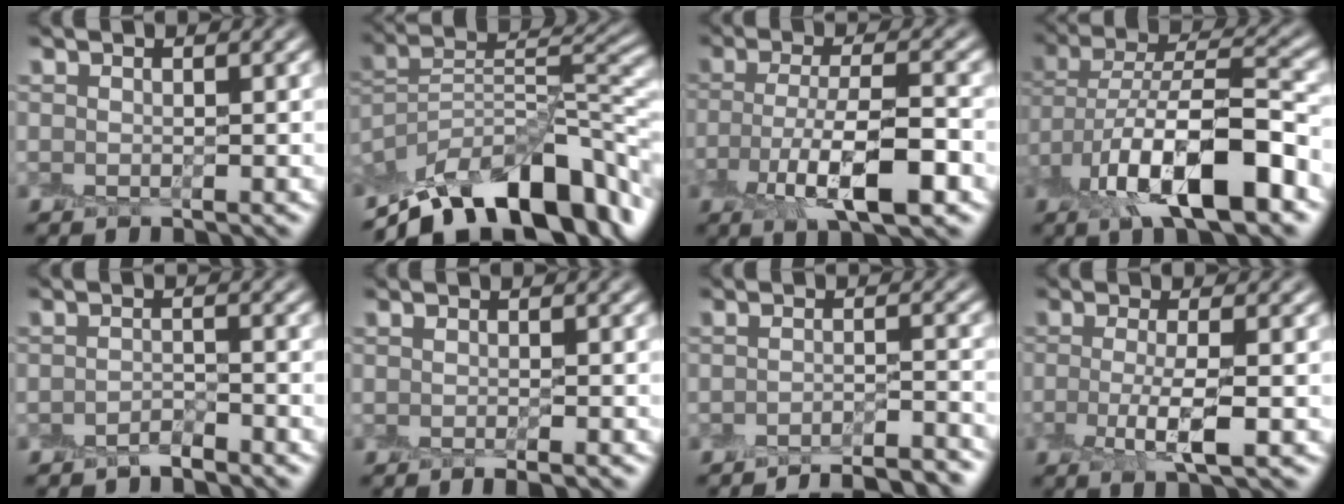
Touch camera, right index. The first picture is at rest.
{"total": 13.1, "force": [-9.0, 4.6, 8.3], "torque": [-0.136, 0.028, -0.163]}
{"total": 7.3, "force": [-2.4, 2.4, 6.5], "torque": [-0.119, -0.002, -0.041]}
{"total": 10.7, "force": [-3.9, 4.5, 8.9], "torque": [-0.157, 0.003, -0.070]}
{"total": 1.1, "force": [-1.0, 0.1, 0.5], "torque": [-0.009, 0.004, -0.021]}
{"total": 1.4, "force": [-0.3, 0.0, 1.3], "torque": [-0.017, -0.005, -0.004]}
{"total": 5.6, "force": [-4.9, 1.0, 2.6], "torque": [-0.028, 0.000, -0.063]}
{"total": 3.5, "force": [-0.6, 0.7, 3.4], "torque": [-0.070, -0.010, -0.013]}